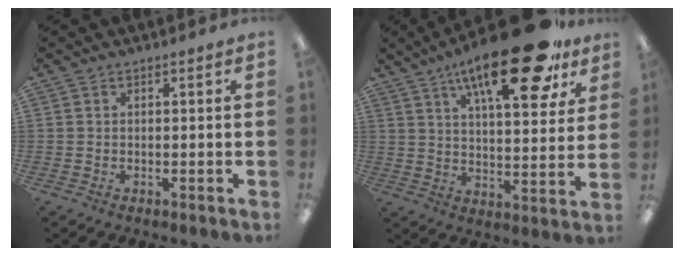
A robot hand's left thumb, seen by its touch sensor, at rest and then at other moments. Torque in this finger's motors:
{"motor_torque": [0.43, 0.69, 1.63, -1.14, 0.49]}